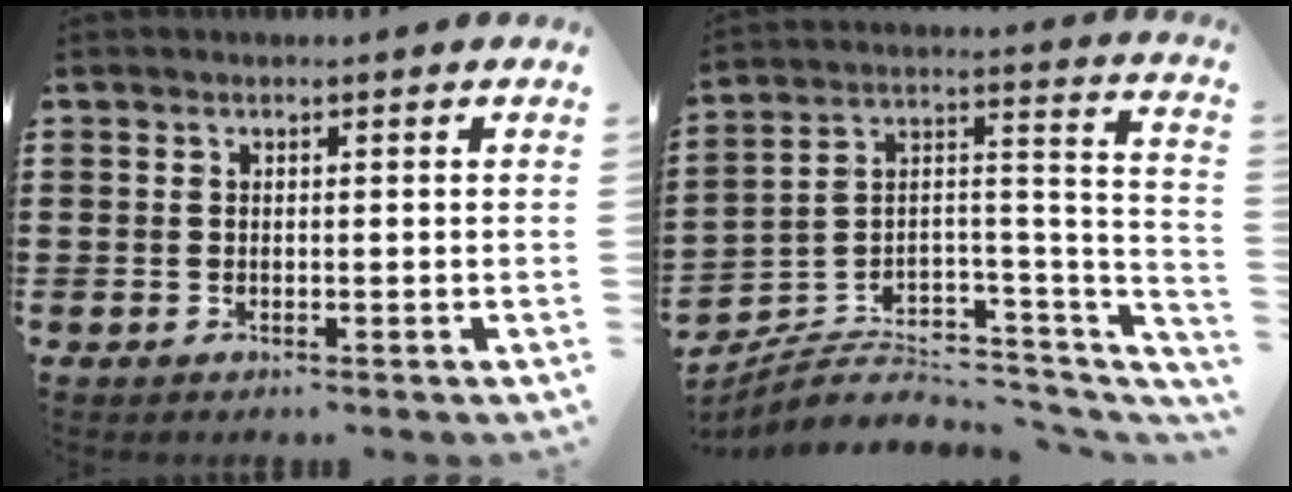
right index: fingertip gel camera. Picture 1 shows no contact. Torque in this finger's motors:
{"motor_torque": [-0.88, 0.00, -1.05, -0.21]}